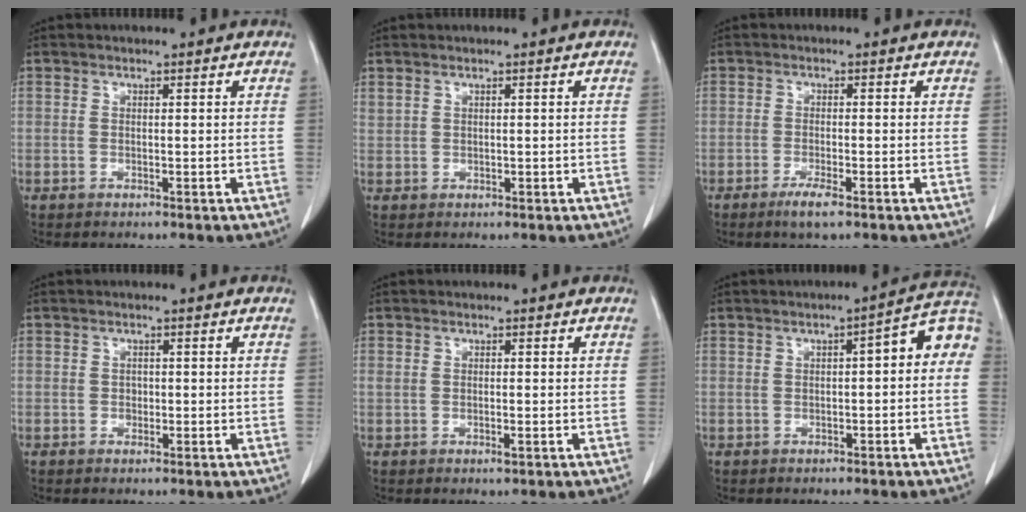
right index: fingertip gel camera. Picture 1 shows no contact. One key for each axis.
{"total": 1.0, "fx": 0.6, "fy": 0.5, "fz": 0.5, "tx": -0.017, "ty": 0.007, "tz": 0.020}
{"total": 3.0, "fx": -1.9, "fy": 0.2, "fz": 2.3, "tx": -0.046, "ty": -0.006, "tz": -0.035}
{"total": 0.8, "fx": -0.1, "fy": 0.8, "fz": 0.4, "tx": -0.003, "ty": 0.003, "tz": -0.002}
{"total": 1.0, "fx": -0.2, "fy": 0.3, "fz": 0.9, "tx": -0.018, "ty": -0.002, "tz": 0.001}
{"total": 6.5, "fx": 0.3, "fy": 1.7, "fz": 6.3, "tx": -0.078, "ty": 0.034, "tz": -0.002}